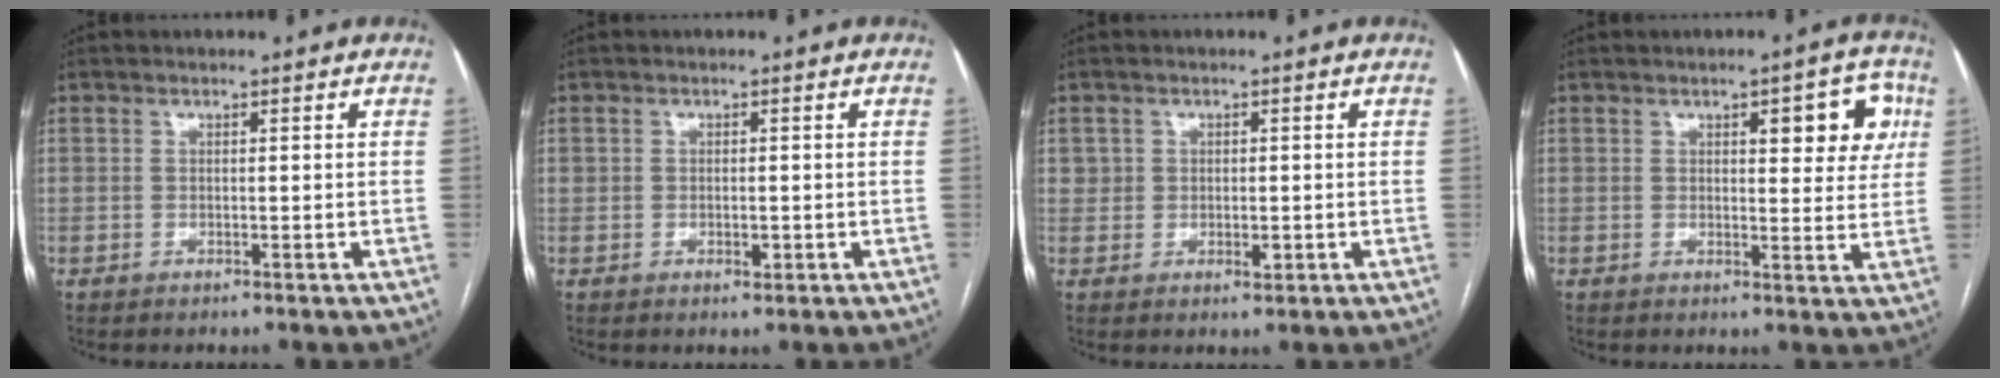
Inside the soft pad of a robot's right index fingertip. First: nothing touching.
{"total": 1.6, "force": [-0.3, 1.0, 1.2], "torque": [-0.019, 0.000, 0.000]}
{"total": 2.4, "force": [0.0, 2.1, 1.3], "torque": [-0.017, 0.003, 0.004]}
{"total": 7.6, "force": [2.9, 2.6, 6.5], "torque": [-0.066, 0.013, 0.032]}